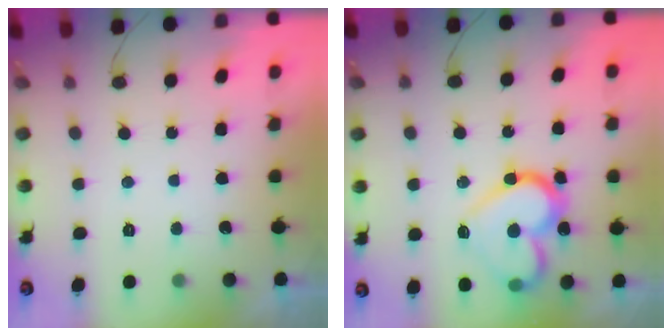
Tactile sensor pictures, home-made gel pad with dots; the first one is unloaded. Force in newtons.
{"total": 17.0, "press": 16.9, "slide": 2.1}